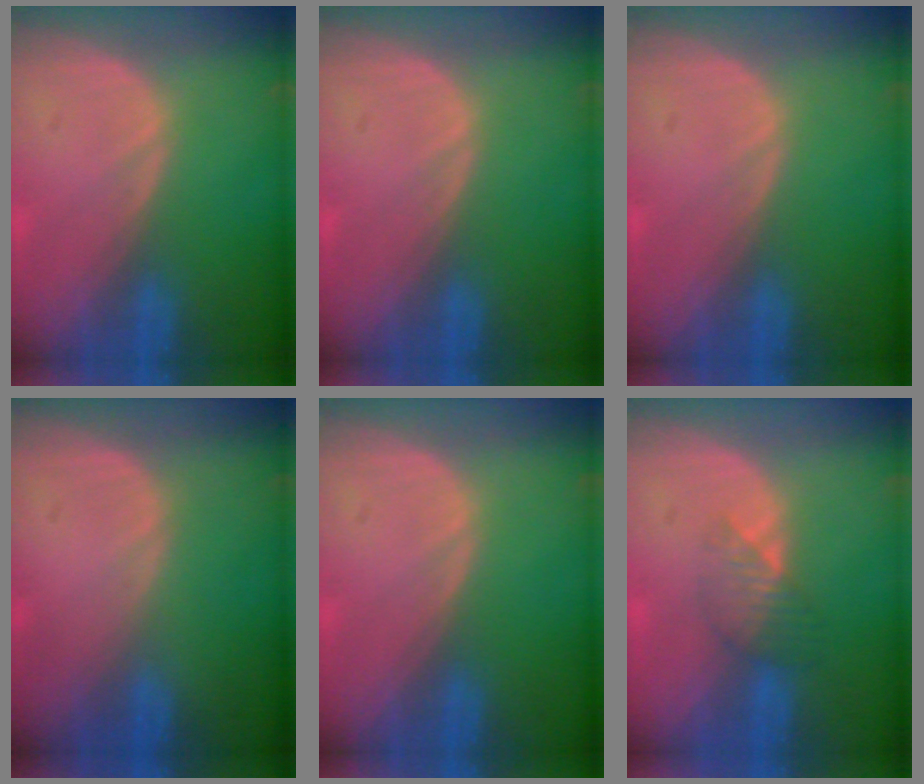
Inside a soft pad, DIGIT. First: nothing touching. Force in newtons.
{"total": 0.0}
{"total": 0.0}
{"total": 0.0}
{"total": 0.0}
{"total": 3.5, "press": 3.1, "slide": 1.6}